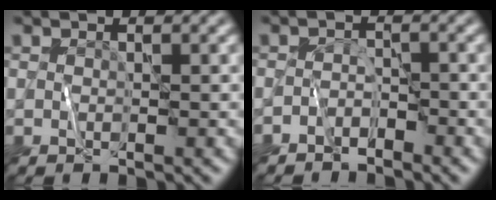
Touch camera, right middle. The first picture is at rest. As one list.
[{"total": 1.7, "force": [-1.5, 0.6, 0.2], "torque": [0.002, 0.011, -0.032]}]